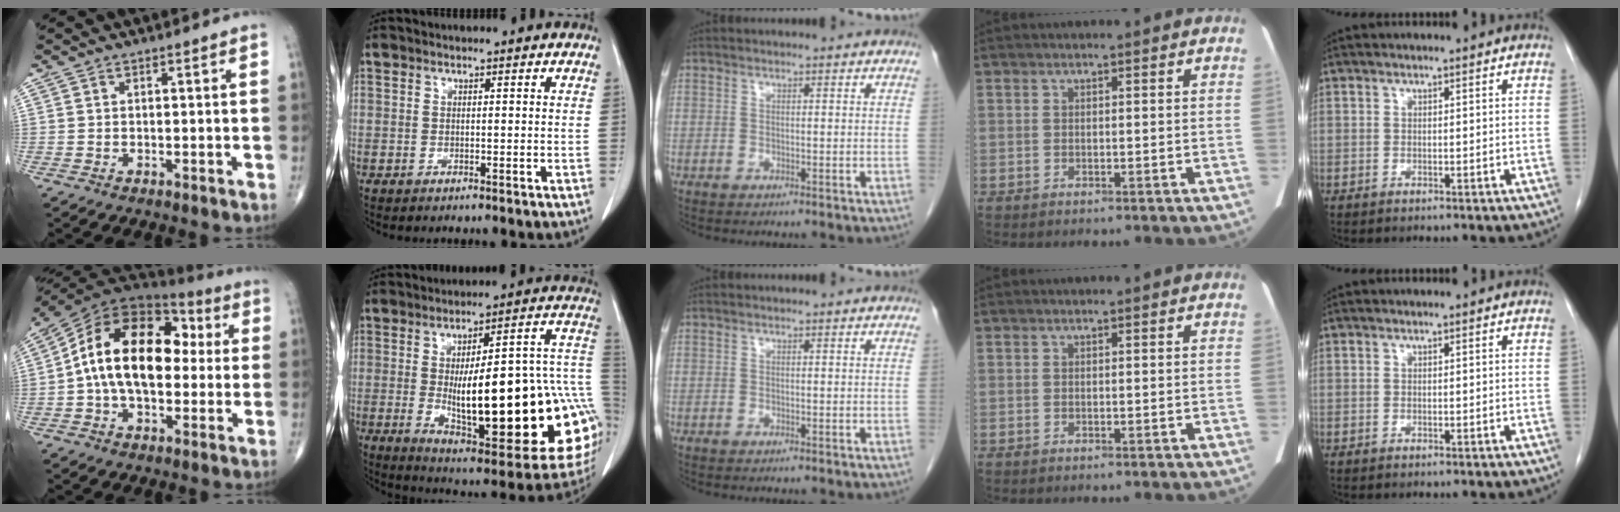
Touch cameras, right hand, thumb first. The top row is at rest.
{"thumb": {"total": 20.0, "force": [1.2, 12.0, 16.0], "torque": [-0.251, 0.041, 0.011]}, "index": {"total": 31.6, "force": [-4.3, 8.1, 30.2], "torque": [-0.329, 0.016, -0.044]}}